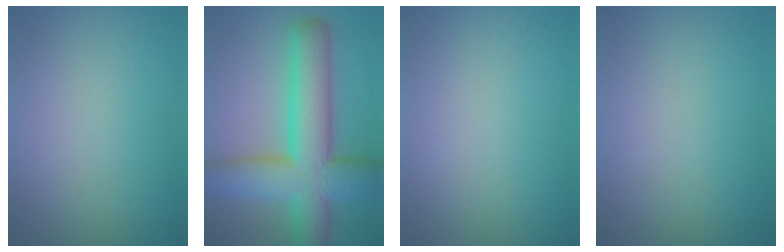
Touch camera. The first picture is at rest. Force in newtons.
{"total": 11.2, "press": 11.2, "slide": 0.2}
{"total": 0.0}
{"total": 0.0}